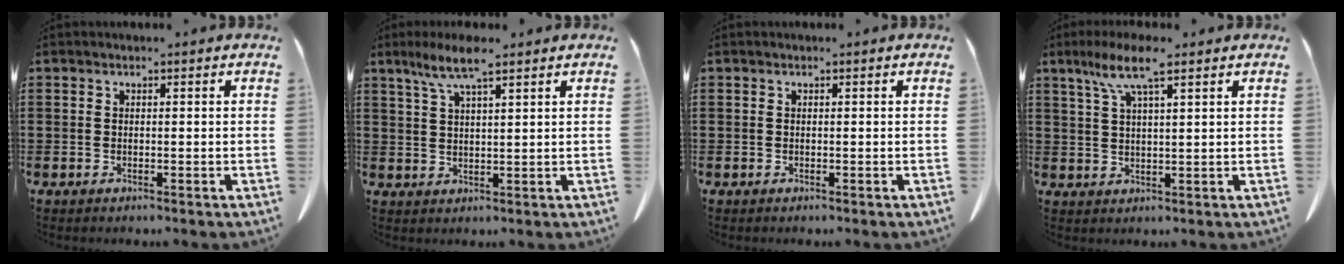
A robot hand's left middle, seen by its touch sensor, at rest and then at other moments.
{"total": 6.3, "force": [4.2, 1.0, 4.6], "torque": [-0.099, -0.001, 0.073]}
{"total": 0.0}
{"total": 7.0, "force": [4.4, 0.9, 5.3], "torque": [-0.114, 0.001, 0.077]}